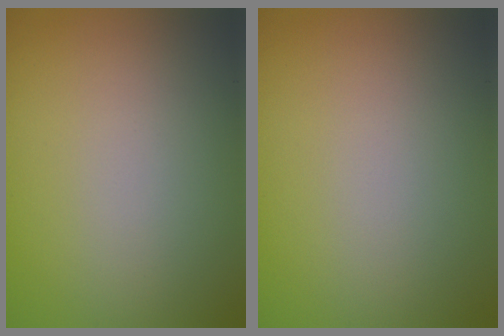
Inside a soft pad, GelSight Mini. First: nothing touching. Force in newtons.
{"total": 0.0}